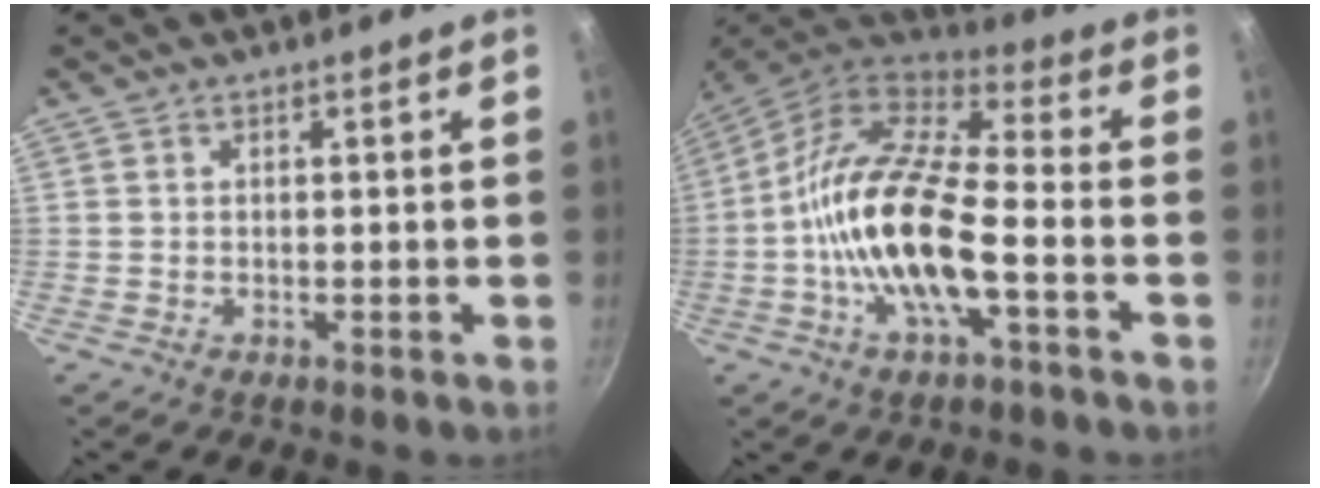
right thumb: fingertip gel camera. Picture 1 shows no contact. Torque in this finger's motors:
{"motor_torque": [0.12, 1.41, 2.11, -0.64, 0.56]}